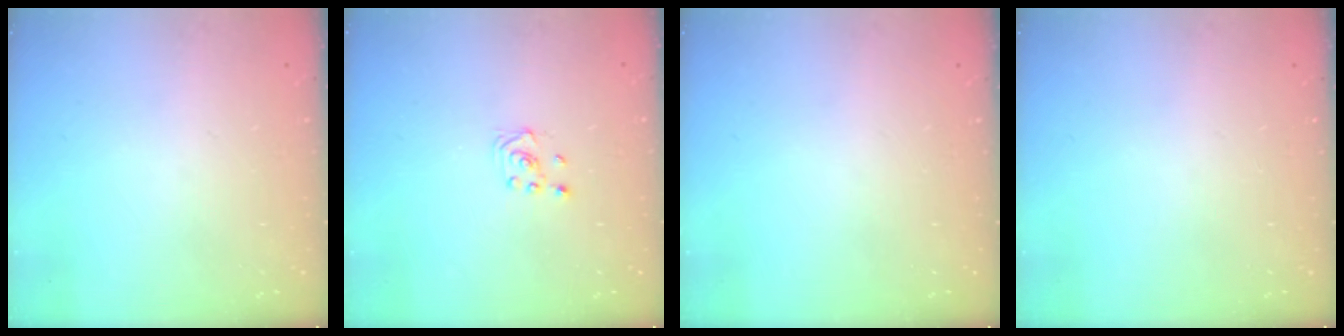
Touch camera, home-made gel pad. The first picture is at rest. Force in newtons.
{"total": 1.9, "press": 1.8, "slide": 0.6}
{"total": 0.0}
{"total": 0.0}